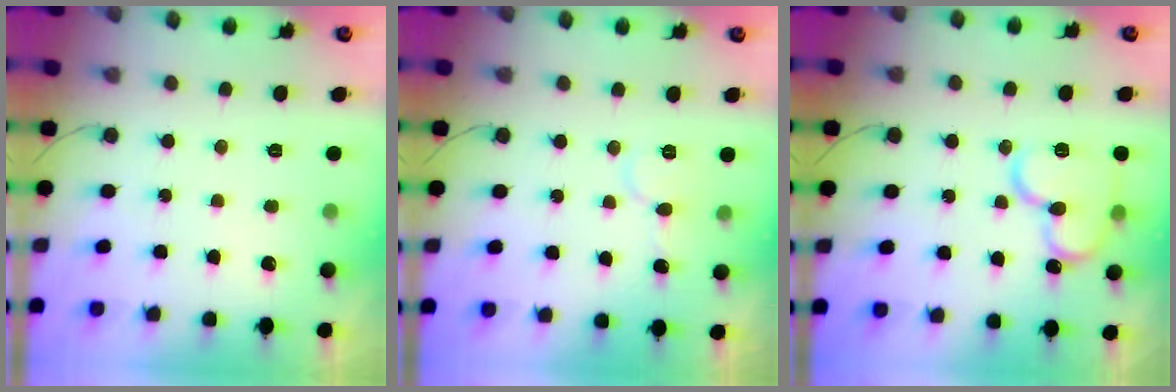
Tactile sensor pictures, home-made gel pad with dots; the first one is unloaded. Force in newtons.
{"total": 6.3, "press": 6.2, "slide": 0.5}
{"total": 13.3, "press": 13.2, "slide": 1.8}